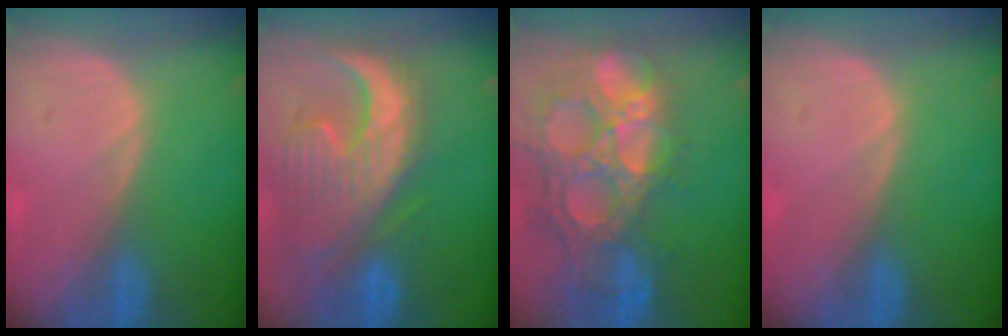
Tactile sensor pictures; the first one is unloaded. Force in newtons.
{"total": 13.6, "press": 11.5, "slide": 7.2}
{"total": 14.8, "press": 12.2, "slide": 8.3}
{"total": 0.0}